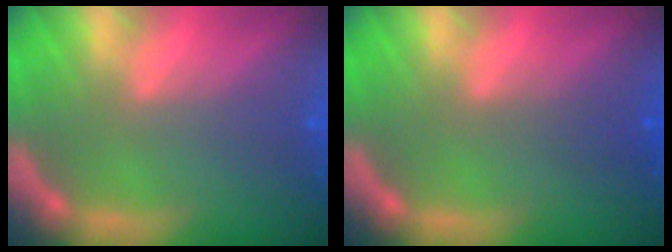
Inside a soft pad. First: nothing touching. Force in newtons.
{"total": 1.5}